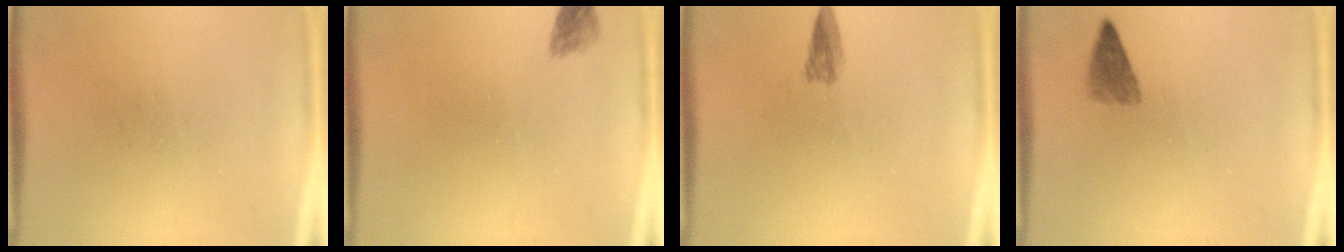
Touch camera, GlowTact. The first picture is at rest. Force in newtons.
{"total": 1.7}
{"total": 2.0}
{"total": 2.4}